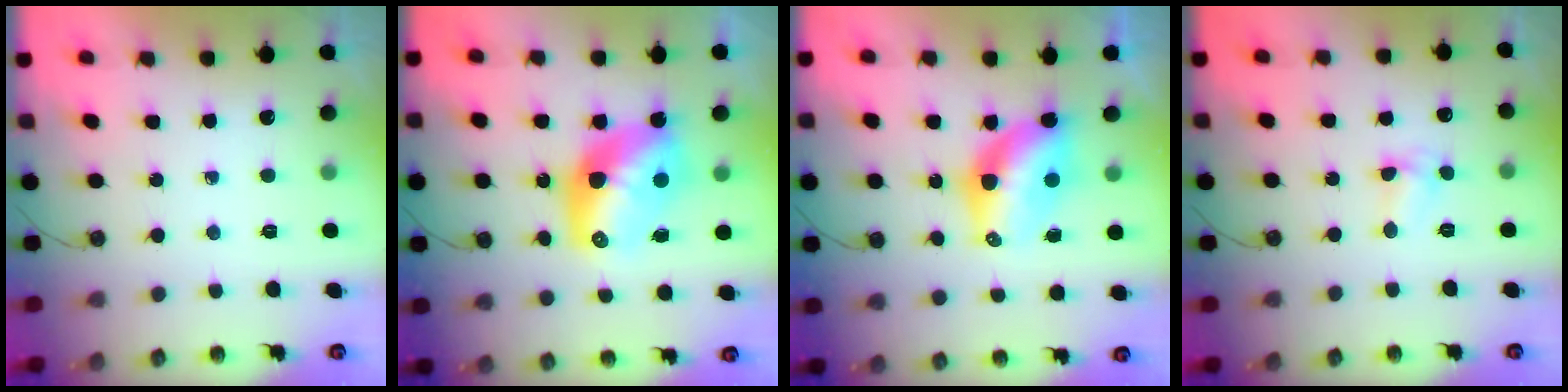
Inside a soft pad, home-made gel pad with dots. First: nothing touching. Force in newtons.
{"total": 13.6, "press": 13.5, "slide": 1.2}
{"total": 9.3, "press": 9.2, "slide": 0.8}
{"total": 5.3, "press": 5.2, "slide": 0.5}